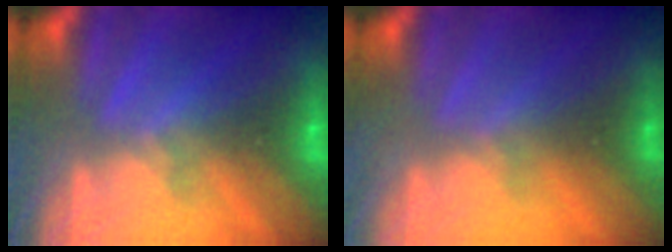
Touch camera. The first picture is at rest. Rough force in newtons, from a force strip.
{"total": 5.4}